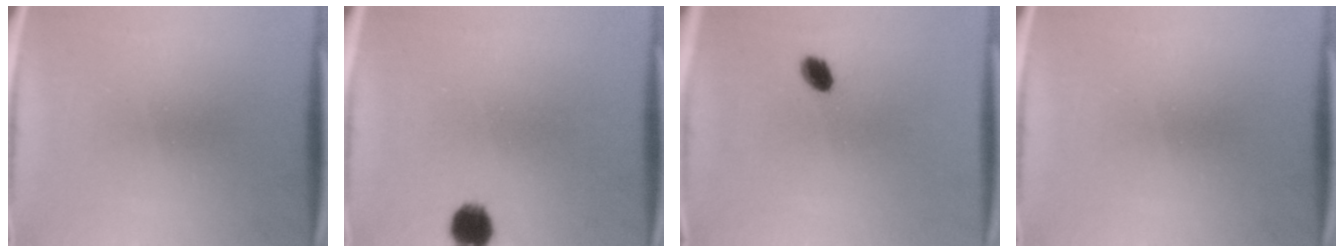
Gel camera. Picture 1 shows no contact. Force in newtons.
{"total": 5.0}
{"total": 2.9}
{"total": 0.0}